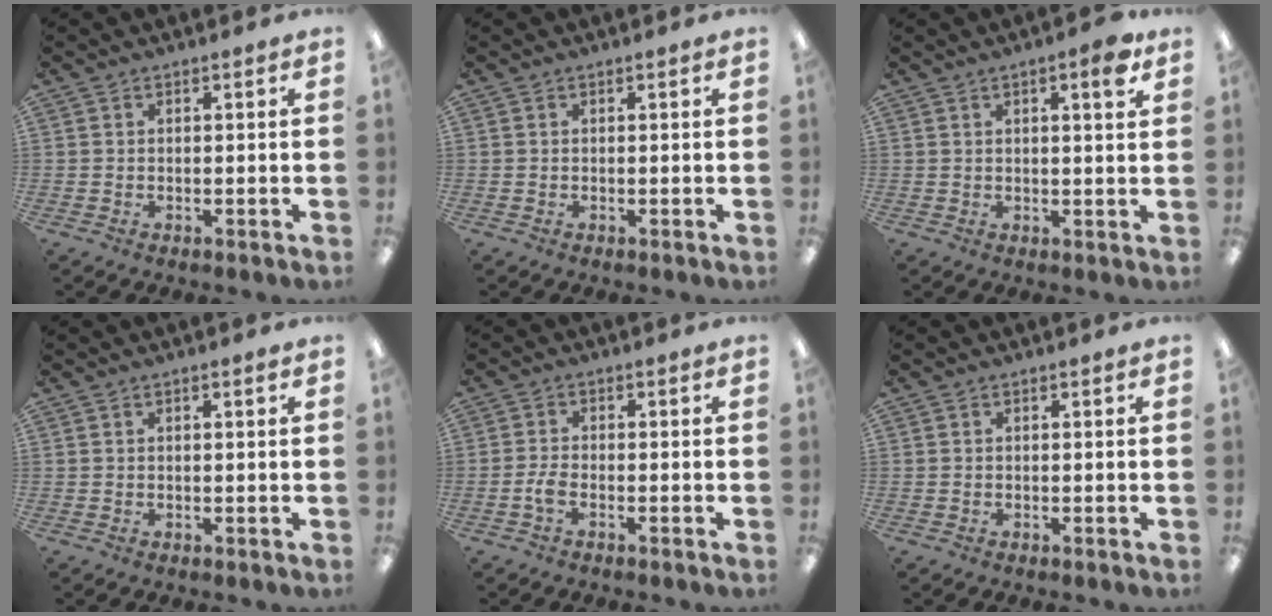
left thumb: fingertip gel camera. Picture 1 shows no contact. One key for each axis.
{"total": 0.0}
{"total": 4.0, "fx": 2.3, "fy": 0.9, "fz": 3.2, "tx": -0.046, "ty": -0.006, "tz": 0.033}
{"total": 0.6, "fx": 0.4, "fy": 0.1, "fz": 0.5, "tx": -0.012, "ty": 0.001, "tz": 0.006}
{"total": 2.8, "fx": -1.2, "fy": 1.4, "fz": 2.1, "tx": -0.043, "ty": 0.004, "tz": -0.022}
{"total": 0.0}